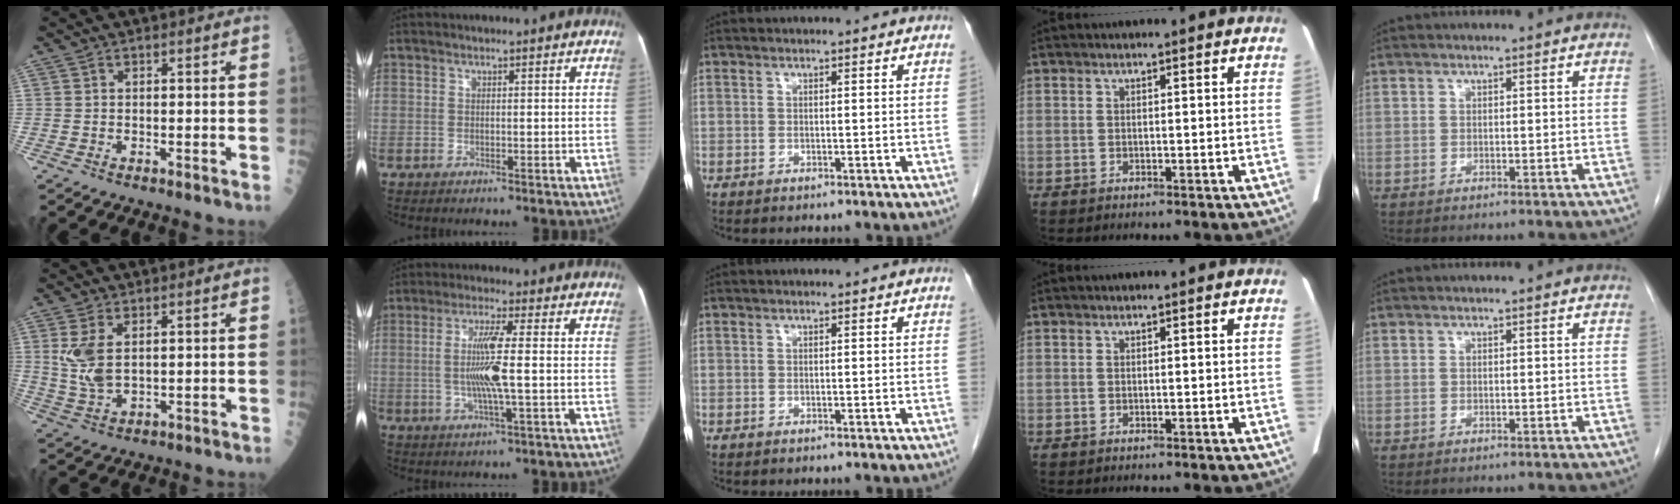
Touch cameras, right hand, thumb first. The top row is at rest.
{"thumb": {"total": 6.9, "force": [1.8, 3.6, 5.6], "torque": [-0.121, -0.008, 0.047]}, "index": {"total": 7.8, "force": [-0.5, 0.0, 7.8], "torque": [-0.153, -0.001, -0.012]}}